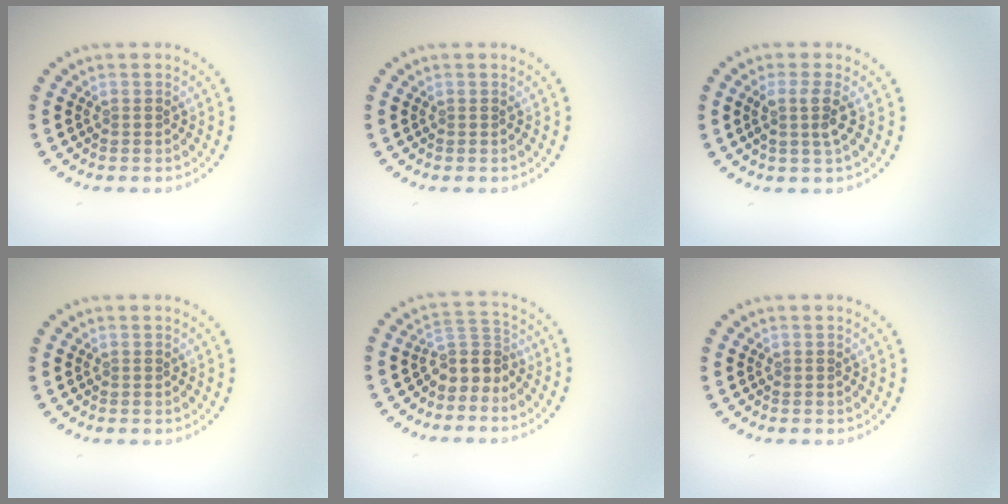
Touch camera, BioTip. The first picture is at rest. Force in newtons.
{"total": 0.0}
{"total": 2.2, "press": 1.8, "slide": 1.2}
{"total": 0.0}
{"total": 3.0, "press": 2.2, "slide": 2.0}
{"total": 0.0}